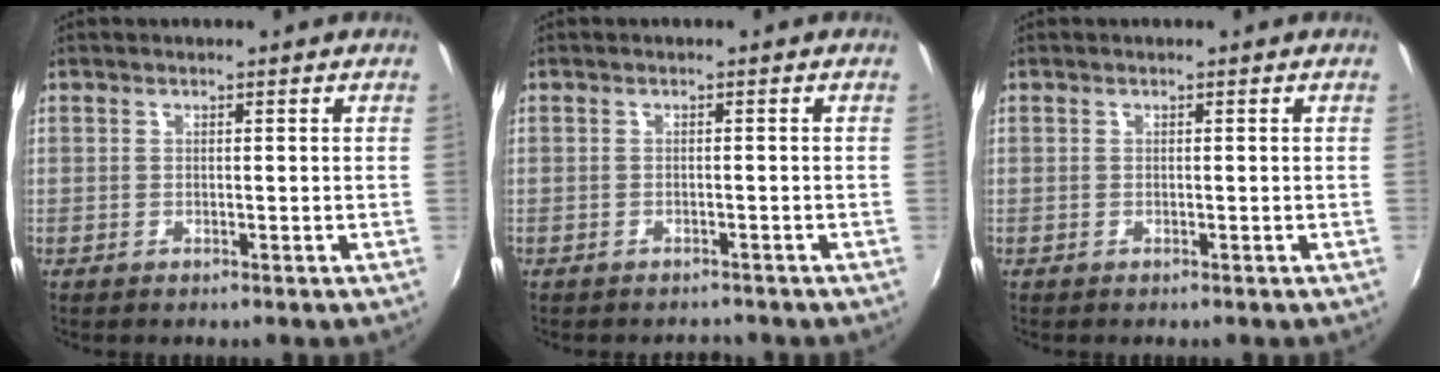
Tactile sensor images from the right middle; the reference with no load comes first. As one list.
[{"total": 1.9, "force": [-1.8, 0.7, 0.1], "torque": [-0.007, -0.005, -0.026]}, {"total": 0.0}]